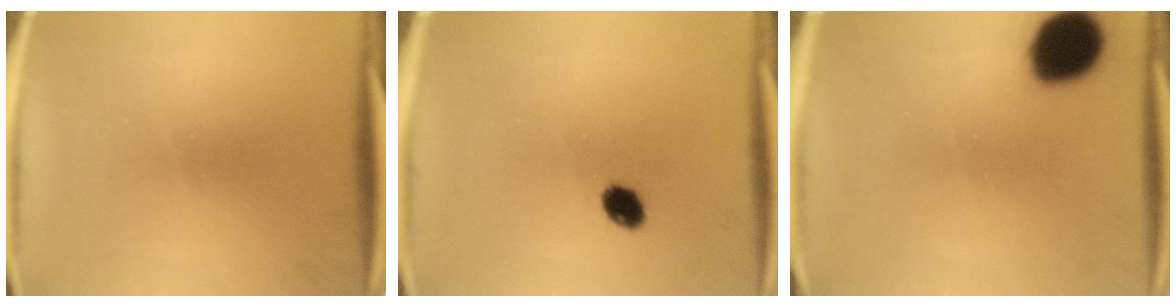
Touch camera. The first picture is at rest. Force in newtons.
{"total": 4.0}
{"total": 16.6}